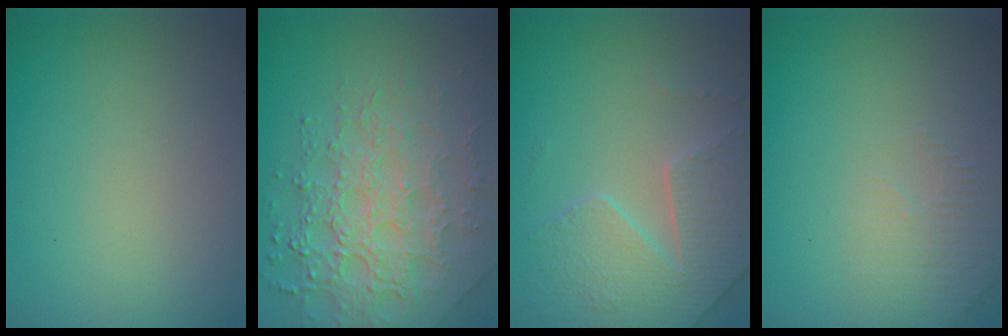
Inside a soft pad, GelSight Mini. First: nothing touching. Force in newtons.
{"total": 8.0, "press": 5.6, "slide": 5.8}
{"total": 3.9, "press": 3.8, "slide": 0.9}
{"total": 1.9, "press": 1.8, "slide": 0.6}